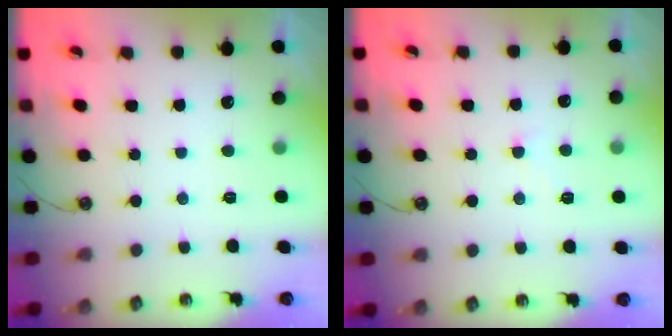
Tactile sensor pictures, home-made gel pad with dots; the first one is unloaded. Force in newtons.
{"total": 0.5, "press": 0.3, "slide": 0.4}